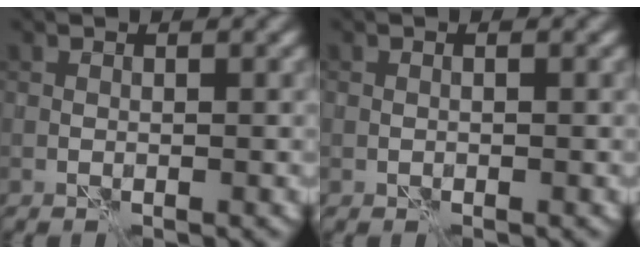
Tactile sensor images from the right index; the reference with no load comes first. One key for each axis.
{"total": 0.0}